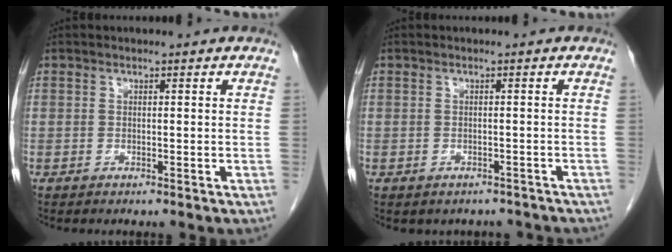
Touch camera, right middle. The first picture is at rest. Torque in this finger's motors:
{"motor_torque": [0.61, -0.51, 0.03, 0.02]}